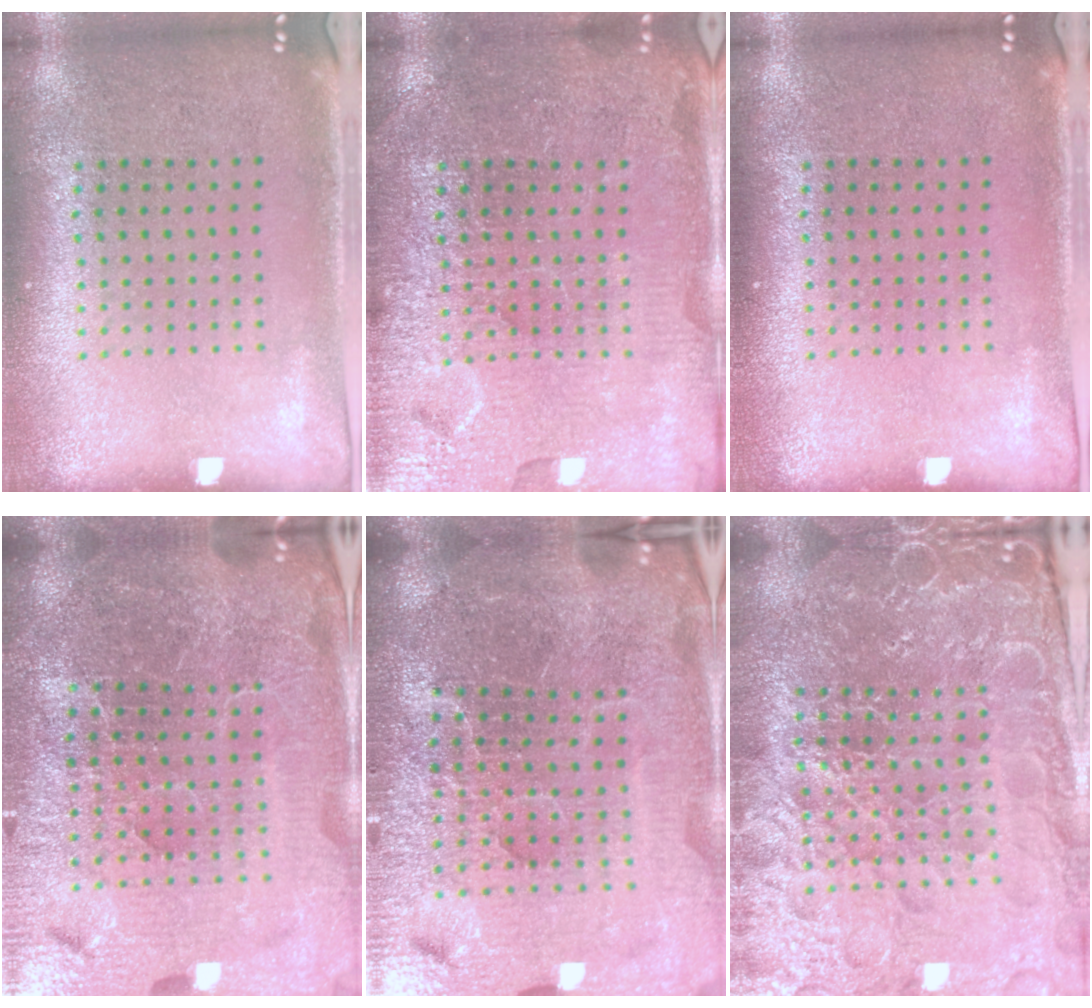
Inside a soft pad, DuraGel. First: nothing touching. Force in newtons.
{"total": 4.2, "press": 4.2, "slide": 0.4}
{"total": 0.0}
{"total": 6.5, "press": 5.8, "slide": 3.0}
{"total": 7.0, "press": 6.1, "slide": 3.4}
{"total": 5.5, "press": 5.1, "slide": 2.0}